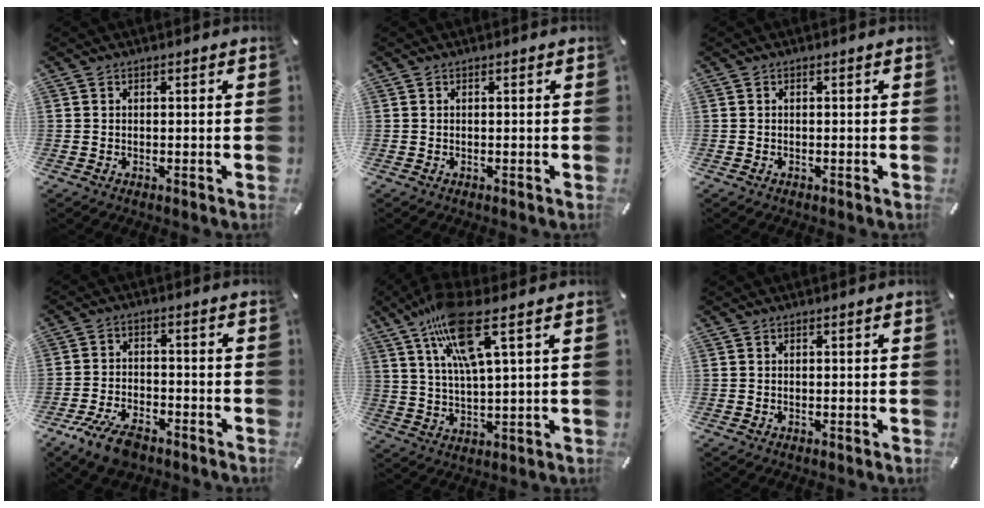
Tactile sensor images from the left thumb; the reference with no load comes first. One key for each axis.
{"total": 0.0}
{"total": 0.0}
{"total": 8.4, "fx": -5.7, "fy": 3.7, "fz": 4.8, "tx": -0.102, "ty": 0.021, "tz": -0.106}
{"total": 13.9, "fx": 7.6, "fy": 3.1, "fz": 11.3, "tx": -0.243, "ty": -0.015, "tz": 0.130}
{"total": 0.0}